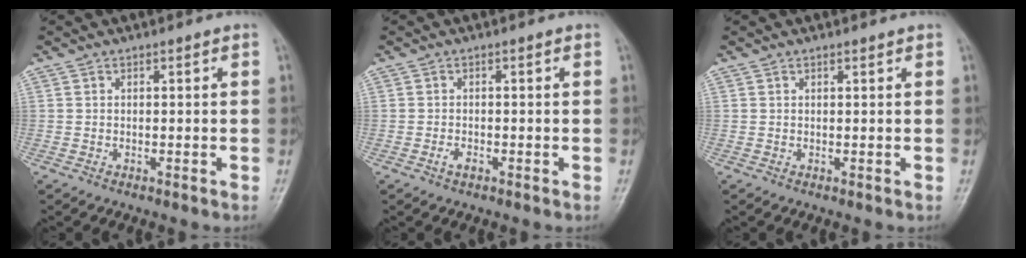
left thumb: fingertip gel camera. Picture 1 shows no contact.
{"total": 1.3, "force": [-0.5, 0.7, 1.0], "torque": [-0.013, 0.005, -0.008]}
{"total": 0.6, "force": [0.5, 0.0, 0.3], "torque": [-0.009, -0.002, 0.009]}